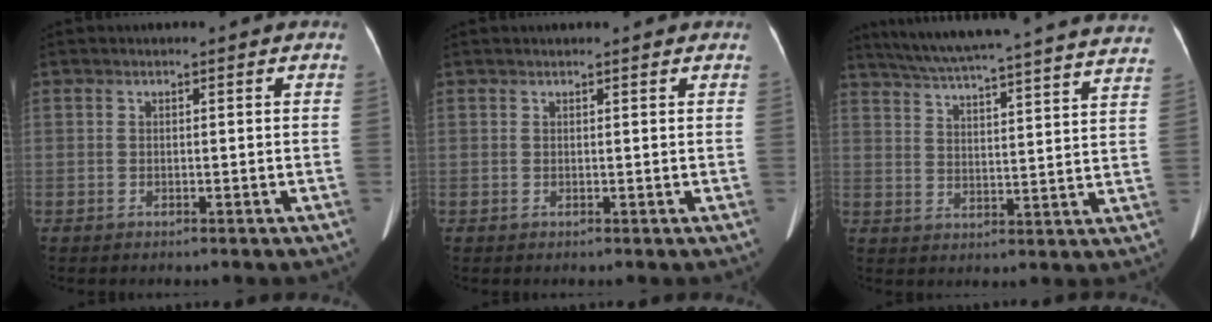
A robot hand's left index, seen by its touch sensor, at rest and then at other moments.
{"total": 3.0, "force": [2.8, 0.3, 1.1], "torque": [-0.011, 0.027, 0.032]}
{"total": 32.2, "force": [29.5, 1.2, 12.8], "torque": [-0.212, -0.048, 0.368]}